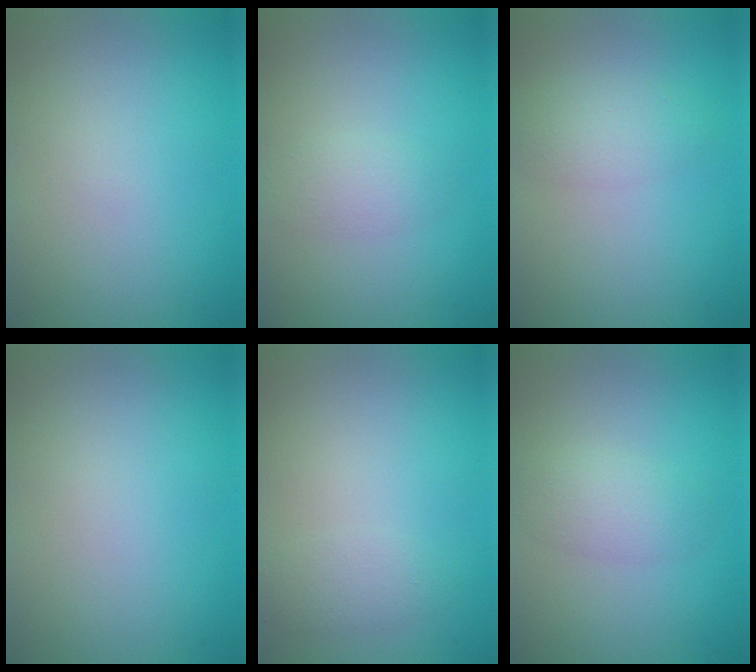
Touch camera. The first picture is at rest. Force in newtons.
{"total": 1.6, "press": 1.6, "slide": 0.2}
{"total": 2.2, "press": 2.2, "slide": 0.1}
{"total": 0.0}
{"total": 1.6, "press": 1.6, "slide": 0.1}
{"total": 2.1, "press": 2.1, "slide": 0.1}